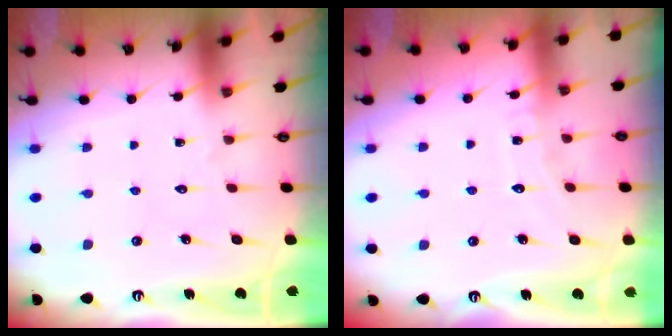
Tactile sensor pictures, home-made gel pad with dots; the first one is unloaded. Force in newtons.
{"total": 5.6, "press": 5.6, "slide": 0.5}